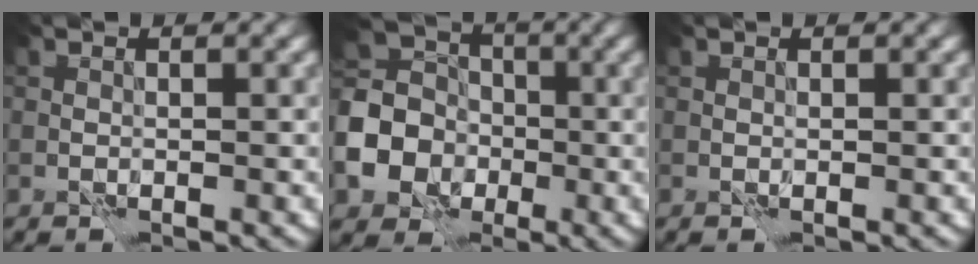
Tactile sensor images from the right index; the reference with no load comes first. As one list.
[{"total": 7.7, "force": [-2.0, 6.7, 3.2], "torque": [-0.088, 0.000, -0.054]}, {"total": 0.0}]